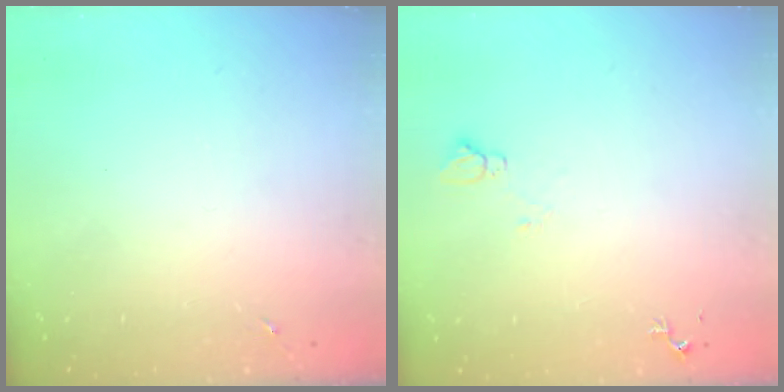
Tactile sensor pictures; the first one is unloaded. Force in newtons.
{"total": 6.1, "press": 6.0, "slide": 0.8}